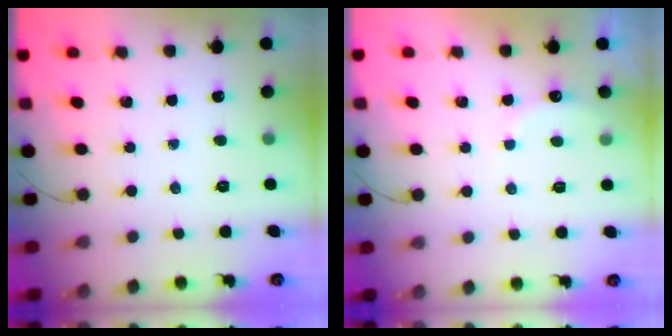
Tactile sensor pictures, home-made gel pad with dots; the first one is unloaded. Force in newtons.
{"total": 6.7, "press": 6.6, "slide": 1.1}